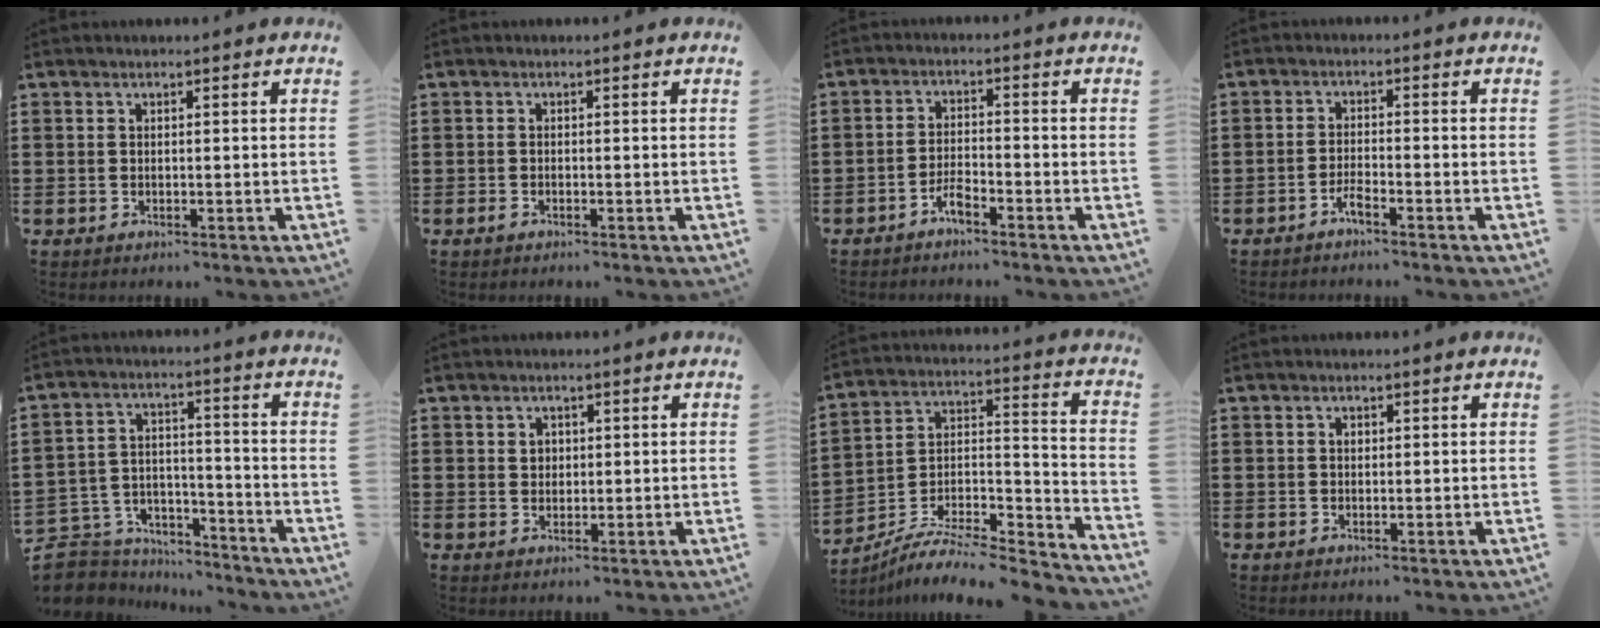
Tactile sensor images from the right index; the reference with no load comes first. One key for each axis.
{"total": 0.6, "fx": -0.4, "fy": 0.3, "fz": 0.4, "tx": -0.010, "ty": -0.003, "tz": -0.007}
{"total": 3.0, "fx": -2.4, "fy": 0.7, "fz": 1.7, "tx": -0.041, "ty": 0.005, "tz": -0.049}
{"total": 2.2, "fx": -1.8, "fy": 0.2, "fz": 1.4, "tx": -0.034, "ty": -0.002, "tz": -0.035}
{"total": 6.3, "fx": -5.8, "fy": 2.4, "fz": 0.4, "tx": -0.028, "ty": 0.011, "tz": -0.120}
{"total": 1.6, "fx": 0.7, "fy": 1.4, "fz": 0.5, "tx": -0.014, "ty": 0.009, "tz": 0.012}
{"total": 7.2, "fx": -6.4, "fy": 2.0, "fz": 2.9, "tx": -0.048, "ty": 0.006, "tz": -0.126}
{"total": 0.7, "fx": 0.2, "fy": 0.5, "fz": 0.4, "tx": -0.010, "ty": 0.002, "tz": 0.004}